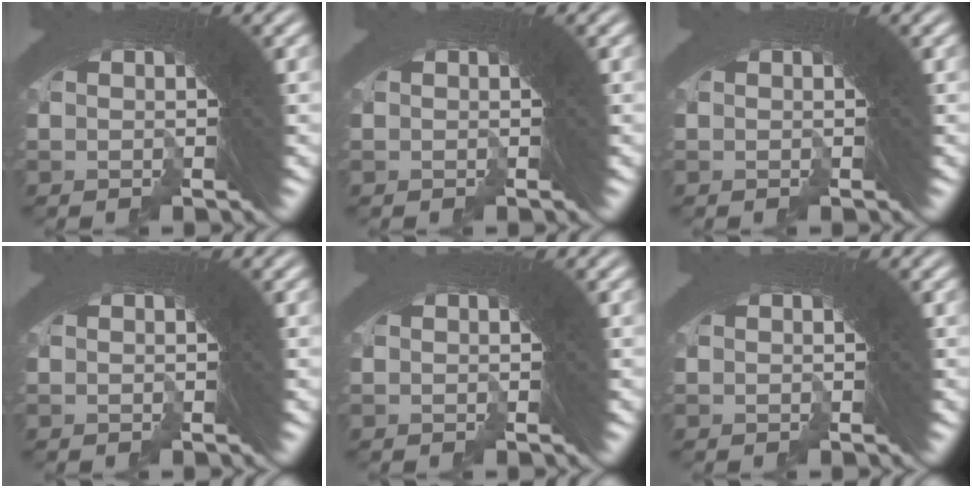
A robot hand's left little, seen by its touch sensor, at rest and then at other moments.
{"total": 0.0}
{"total": 0.0}
{"total": 0.0}
{"total": 0.0}
{"total": 0.0}